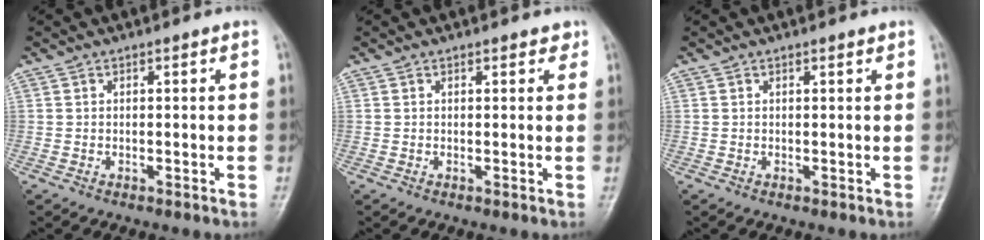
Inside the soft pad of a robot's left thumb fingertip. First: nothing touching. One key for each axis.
{"total": 1.4, "fx": 0.9, "fy": 0.8, "fz": 0.6, "tx": 0.007, "ty": -0.003, "tz": 0.006}
{"total": 0.6, "fx": 0.4, "fy": 0.3, "fz": 0.3, "tx": -0.005, "ty": -0.002, "tz": 0.005}